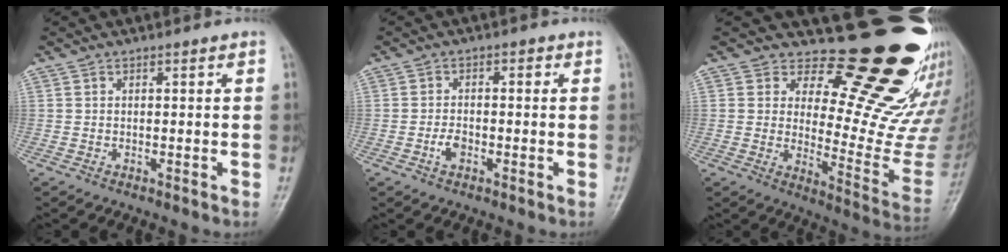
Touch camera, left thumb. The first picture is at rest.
{"total": 3.1, "force": [-1.1, 2.0, 2.0], "torque": [-0.026, 0.011, -0.025]}
{"total": 22.3, "force": [16.7, 7.9, 12.5], "torque": [-0.115, -0.148, 0.217]}